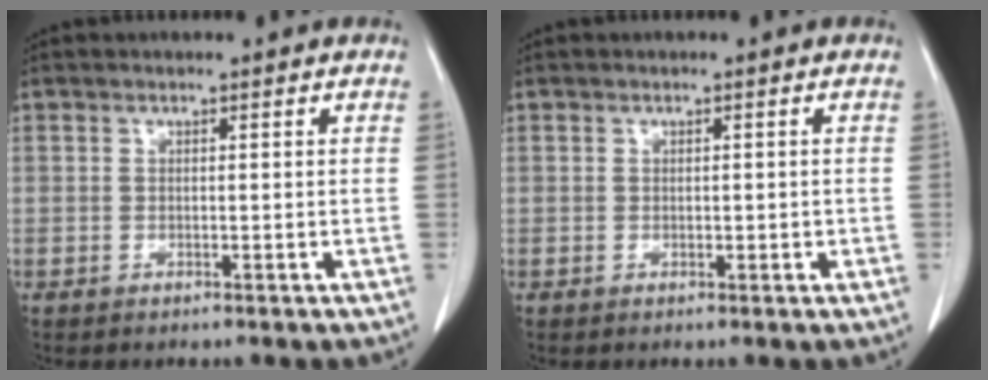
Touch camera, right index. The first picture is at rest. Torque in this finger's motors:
{"motor_torque": [-0.29, 0.46, -0.06, 0.01]}